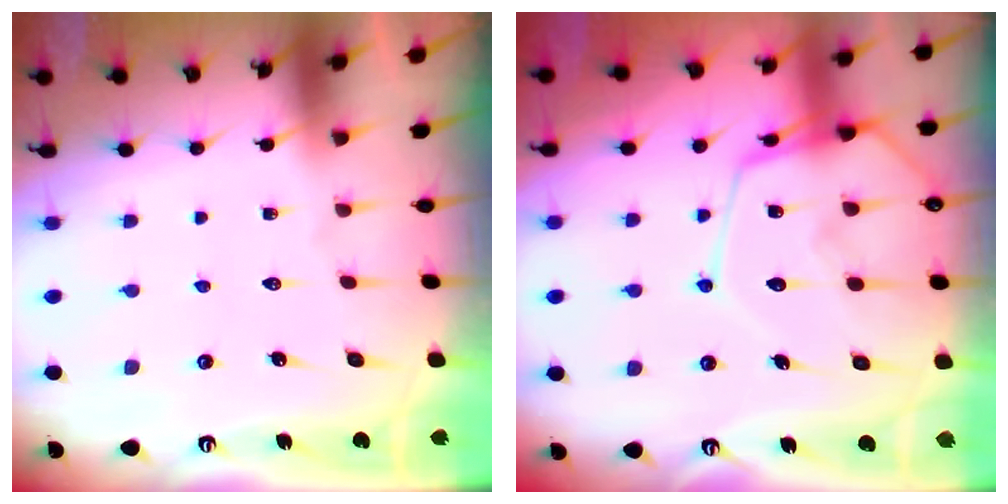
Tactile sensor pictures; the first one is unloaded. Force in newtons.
{"total": 14.2, "press": 14.2, "slide": 1.2}